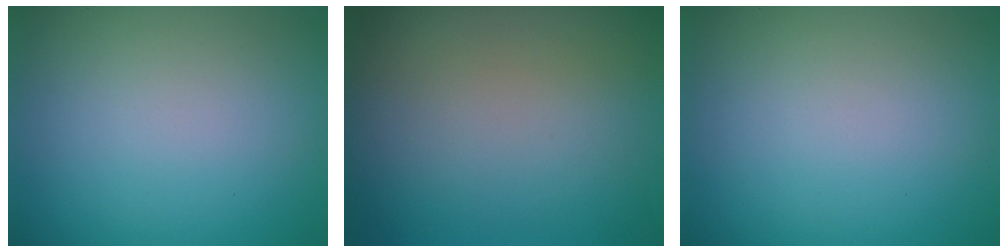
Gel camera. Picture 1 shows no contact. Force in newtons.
{"total": 0.0}
{"total": 0.0}